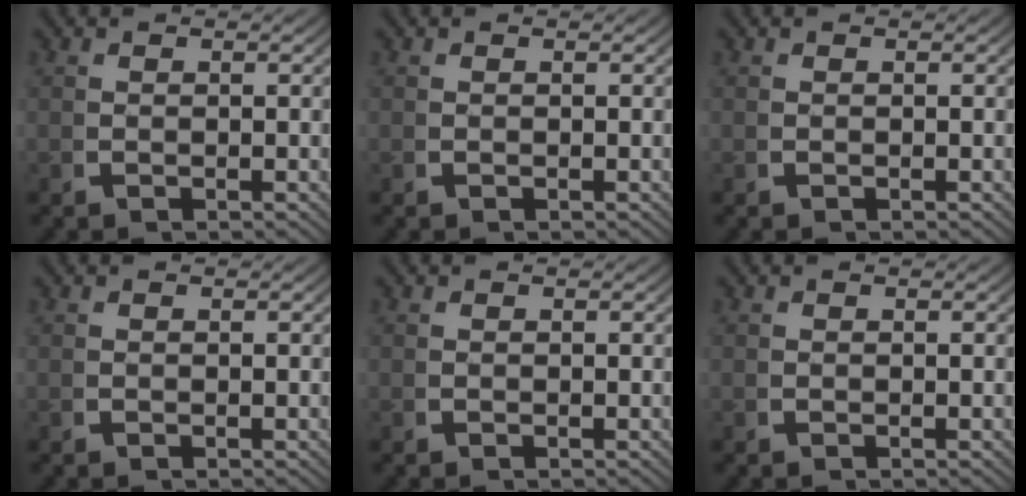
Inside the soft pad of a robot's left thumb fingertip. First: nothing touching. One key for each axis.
{"total": 0.0}
{"total": 0.0}
{"total": 0.0}
{"total": 0.0}
{"total": 0.0}